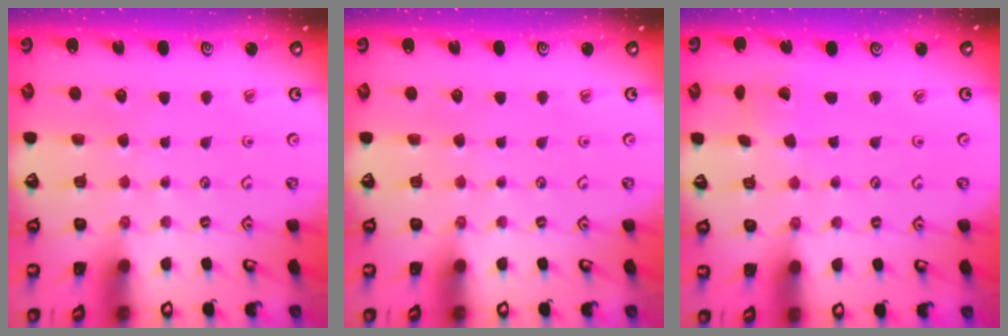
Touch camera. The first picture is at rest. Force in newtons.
{"total": 0.0}
{"total": 0.6, "press": 0.6, "slide": 0.1}